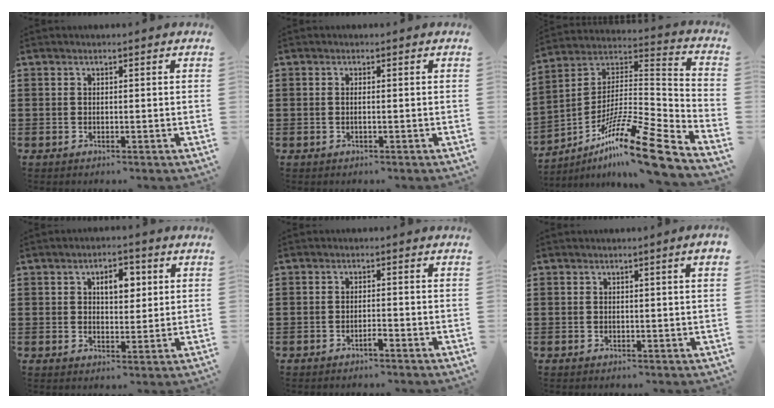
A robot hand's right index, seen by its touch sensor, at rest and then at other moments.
{"total": 0.7, "force": [-0.2, 0.0, 0.7], "torque": [-0.013, -0.002, -0.004]}
{"total": 16.3, "force": [-11.5, 1.3, 11.5], "torque": [-0.179, 0.023, -0.206]}
{"total": 4.5, "force": [1.5, 2.5, 3.4], "torque": [-0.049, 0.005, 0.018]}
{"total": 1.4, "force": [-1.1, 0.1, 1.0], "torque": [-0.019, -0.003, -0.019]}
{"total": 1.1, "force": [0.4, -0.2, 1.0], "torque": [-0.017, 0.001, 0.007]}